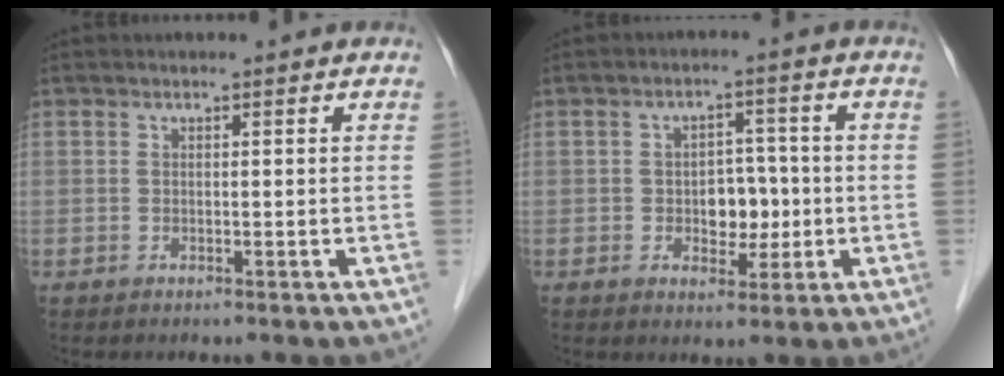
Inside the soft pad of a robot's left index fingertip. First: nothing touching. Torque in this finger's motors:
{"motor_torque": [0.10, 0.07, 0.10, 0.03]}